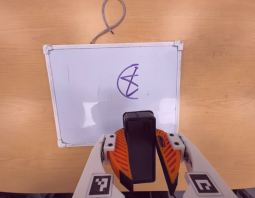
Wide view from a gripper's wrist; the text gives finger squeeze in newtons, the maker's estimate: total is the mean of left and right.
{"total": 10.4, "left": 10.9, "right": 9.9}